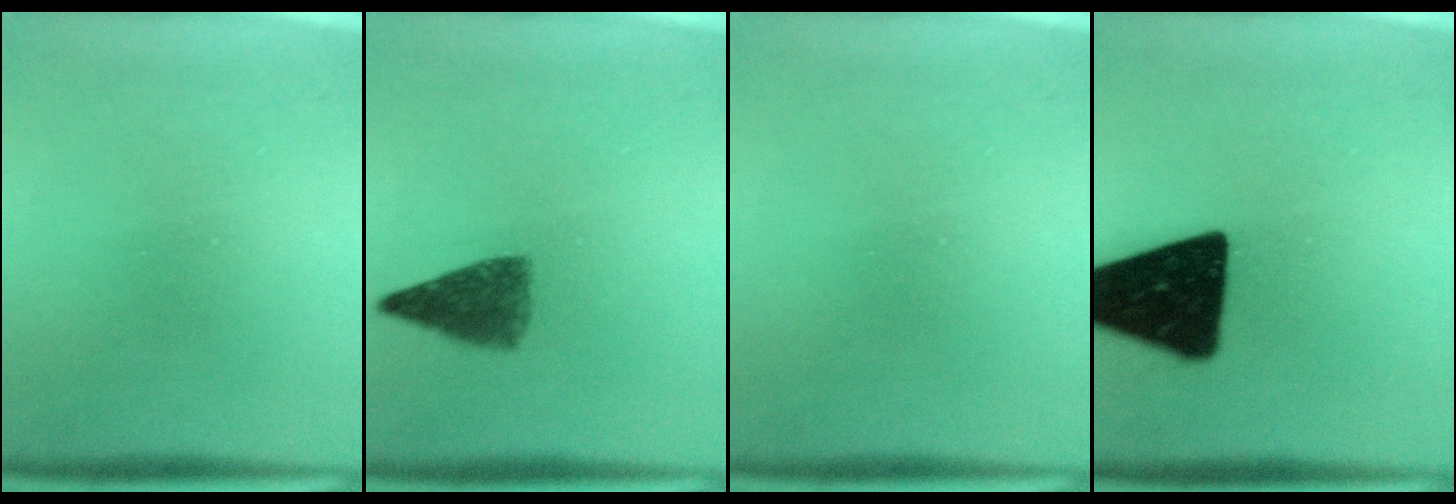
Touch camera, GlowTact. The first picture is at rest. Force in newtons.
{"total": 4.9}
{"total": 0.0}
{"total": 19.3}